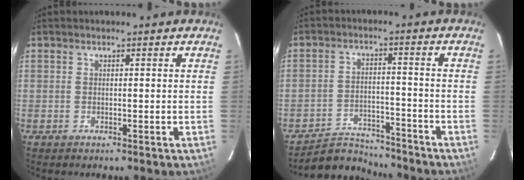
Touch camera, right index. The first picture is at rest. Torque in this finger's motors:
{"motor_torque": [-0.42, -0.26, -0.76, -0.18]}